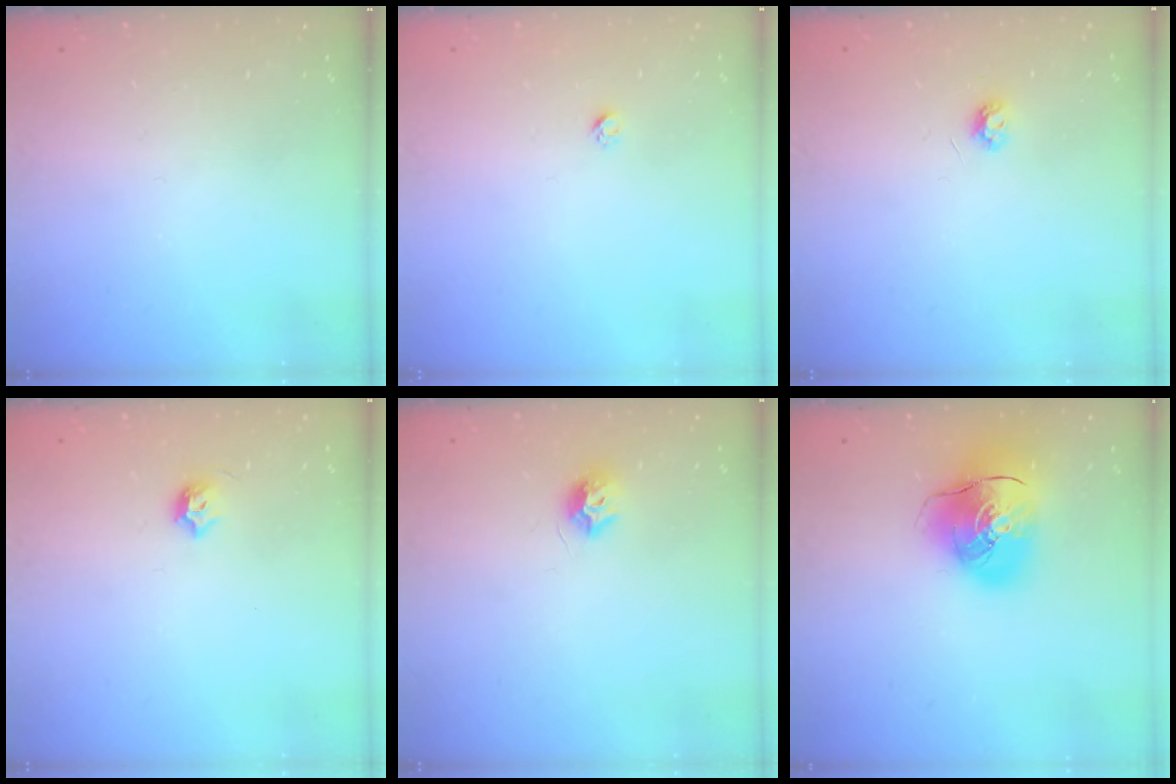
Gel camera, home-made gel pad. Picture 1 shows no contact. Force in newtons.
{"total": 1.9, "press": 1.9, "slide": 0.1}
{"total": 4.2, "press": 4.2, "slide": 0.6}
{"total": 5.5, "press": 5.4, "slide": 0.9}
{"total": 7.6, "press": 7.6, "slide": 0.4}
{"total": 14.9, "press": 14.7, "slide": 2.5}